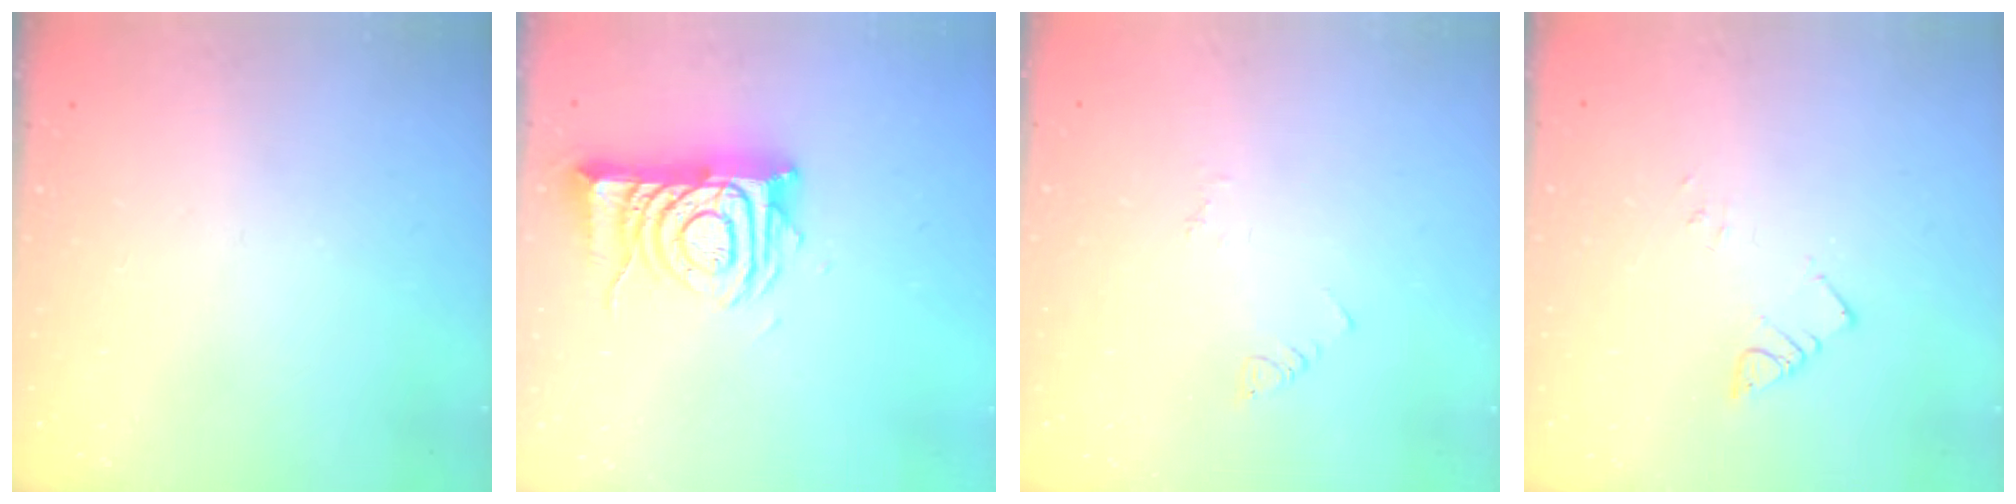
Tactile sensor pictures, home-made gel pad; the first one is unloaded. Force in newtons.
{"total": 11.7, "press": 11.6, "slide": 1.0}
{"total": 2.5, "press": 2.5, "slide": 0.4}
{"total": 2.5, "press": 2.5, "slide": 0.3}